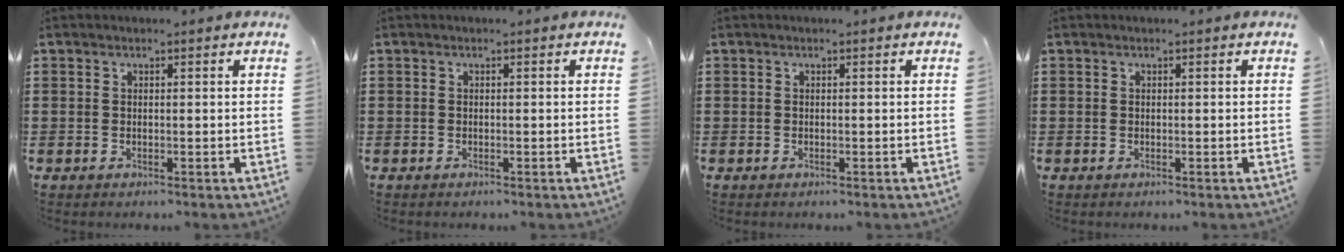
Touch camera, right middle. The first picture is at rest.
{"total": 0.0}
{"total": 0.0}
{"total": 0.0}